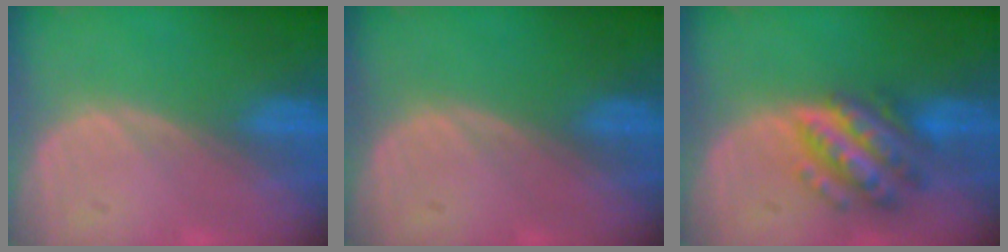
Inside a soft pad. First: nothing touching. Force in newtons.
{"total": 0.0}
{"total": 7.6, "press": 7.6, "slide": 0.6}